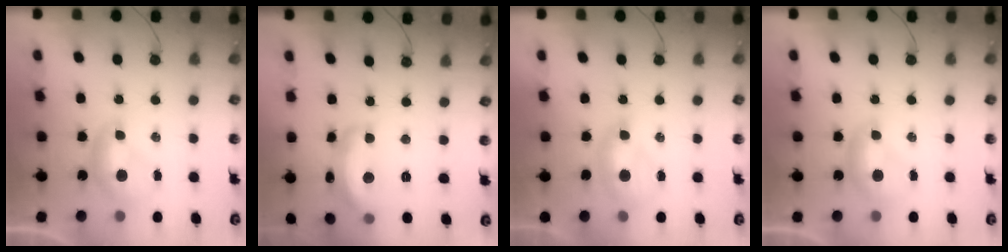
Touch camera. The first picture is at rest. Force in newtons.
{"total": 8.9, "press": 8.9, "slide": 0.9}
{"total": 1.7, "press": 1.6, "slide": 0.7}
{"total": 0.0}